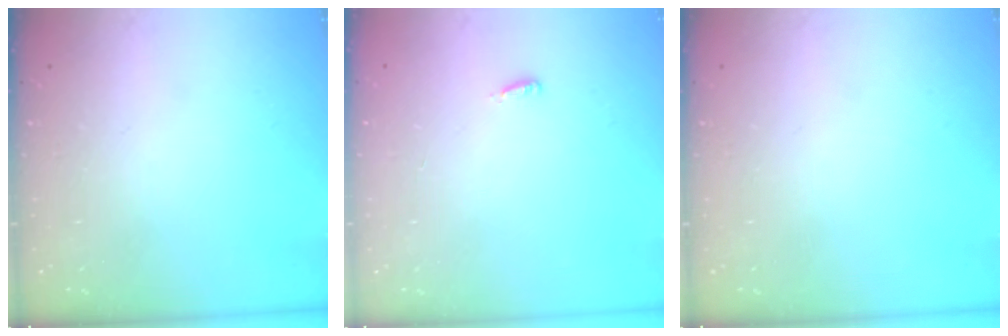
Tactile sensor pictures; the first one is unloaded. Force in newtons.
{"total": 2.9, "press": 2.8, "slide": 0.9}
{"total": 0.0}